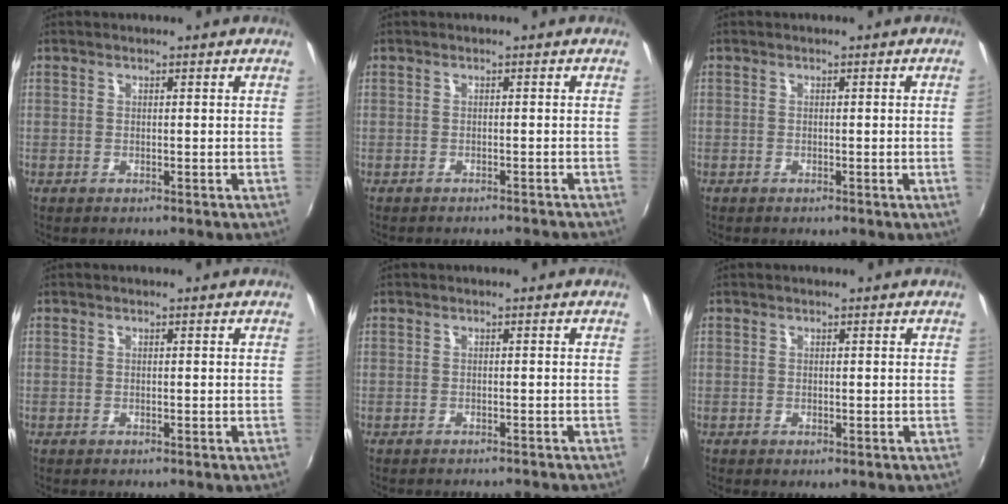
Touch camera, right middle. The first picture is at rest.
{"total": 5.0, "force": [-4.6, 0.8, 1.6], "torque": [-0.036, -0.009, -0.059]}
{"total": 1.2, "force": [0.2, -0.8, 0.9], "torque": [-0.006, -0.009, 0.004]}
{"total": 0.0}
{"total": 3.8, "force": [-3.5, 0.5, 1.3], "torque": [-0.028, -0.011, -0.048]}
{"total": 0.0}